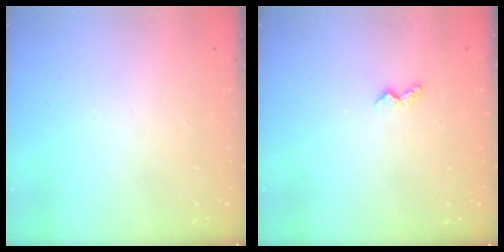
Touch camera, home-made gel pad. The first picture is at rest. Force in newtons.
{"total": 4.2, "press": 4.1, "slide": 0.6}